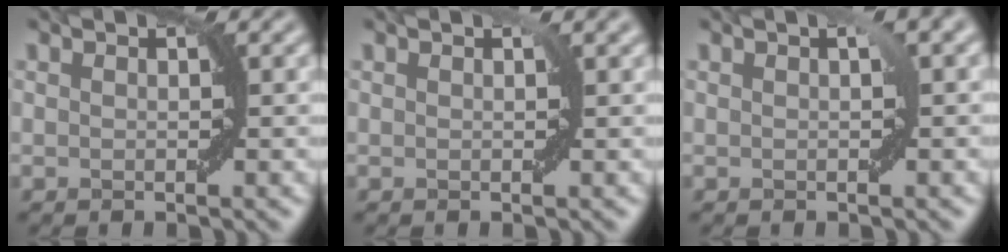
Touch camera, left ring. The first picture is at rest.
{"total": 0.7, "force": [0.4, 0.0, 0.6], "torque": [-0.006, 0.003, 0.007]}
{"total": 1.3, "force": [0.3, 0.0, 1.2], "torque": [-0.018, 0.009, 0.006]}